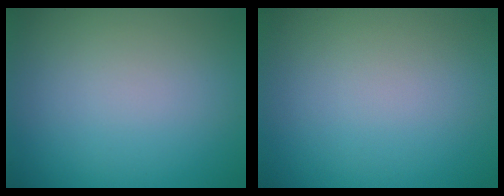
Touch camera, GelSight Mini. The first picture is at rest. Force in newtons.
{"total": 0.0}